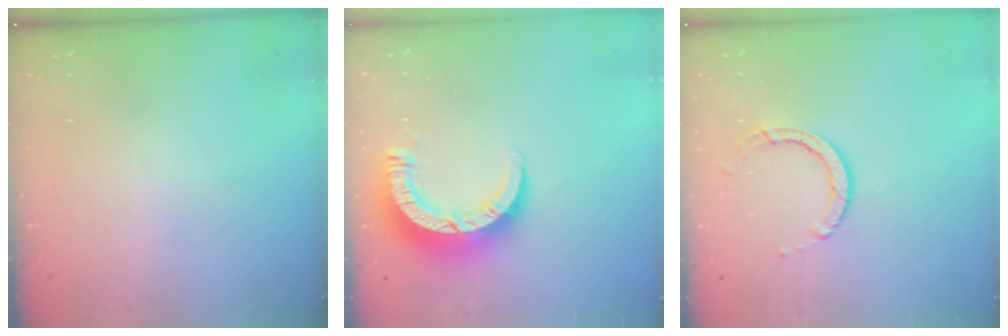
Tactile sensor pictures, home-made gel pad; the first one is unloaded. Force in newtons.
{"total": 9.1, "press": 9.1, "slide": 1.1}
{"total": 5.4, "press": 5.4, "slide": 0.5}